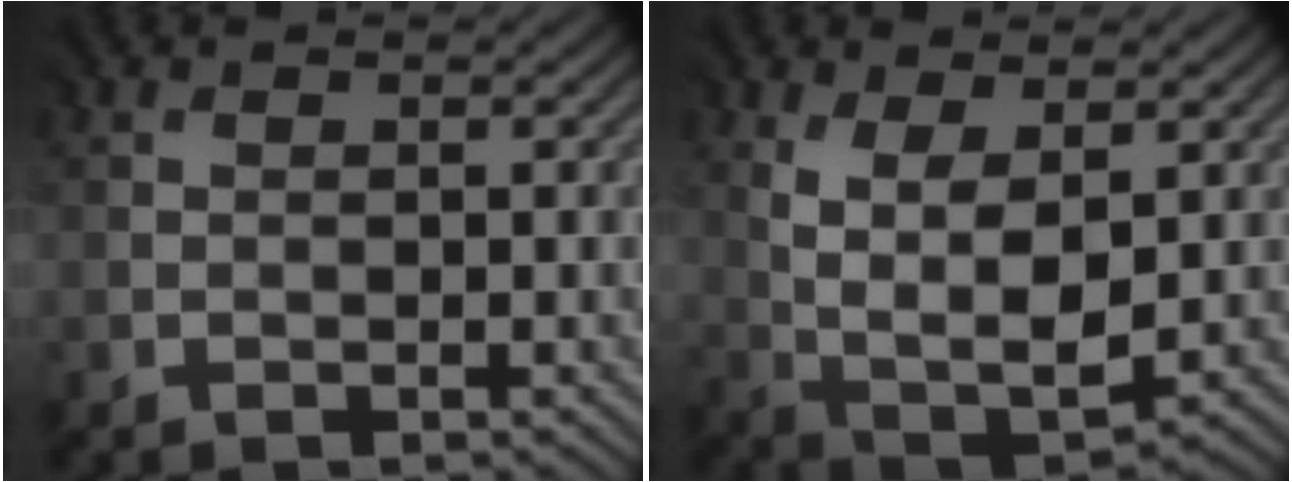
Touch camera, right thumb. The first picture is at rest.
{"total": 6.8, "force": [2.0, 3.3, 5.7], "torque": [-0.133, -0.006, 0.042]}